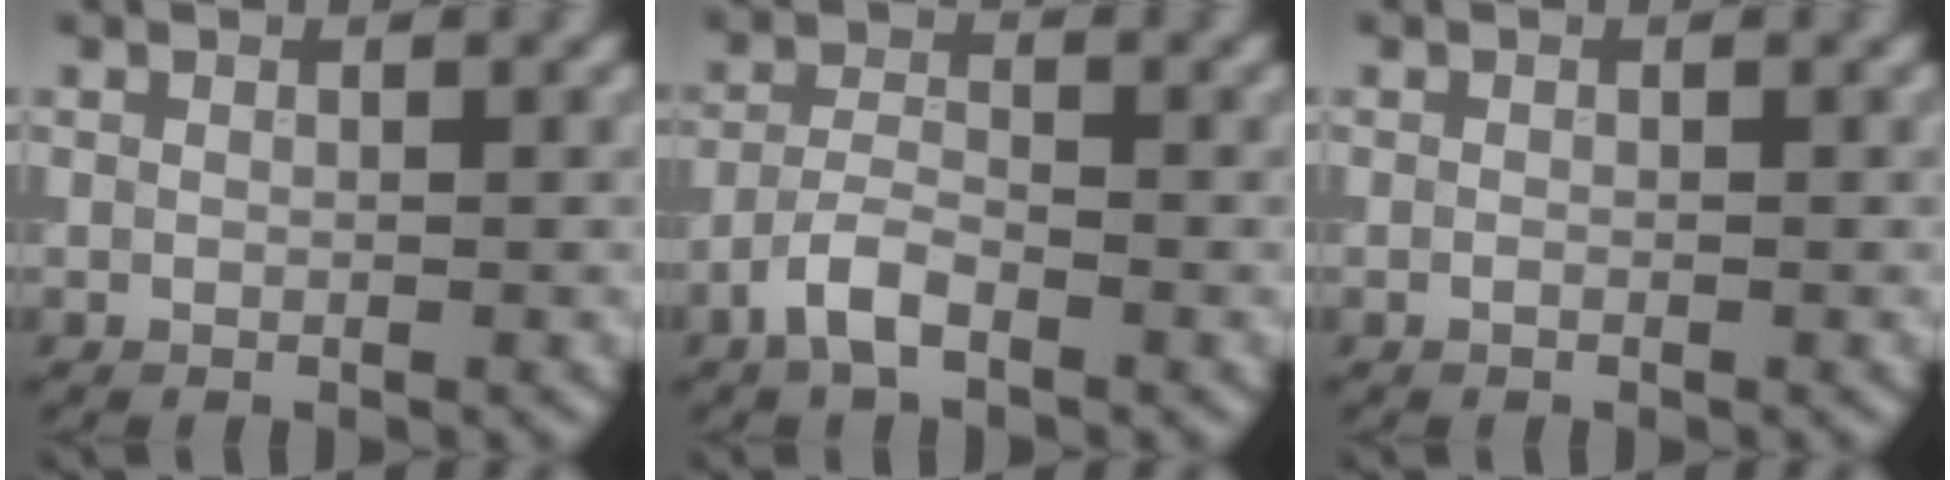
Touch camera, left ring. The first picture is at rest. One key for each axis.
{"total": 3.3, "fx": -2.1, "fy": 1.2, "fz": 2.2, "tx": -0.045, "ty": 0.006, "tz": -0.049}
{"total": 0.0}